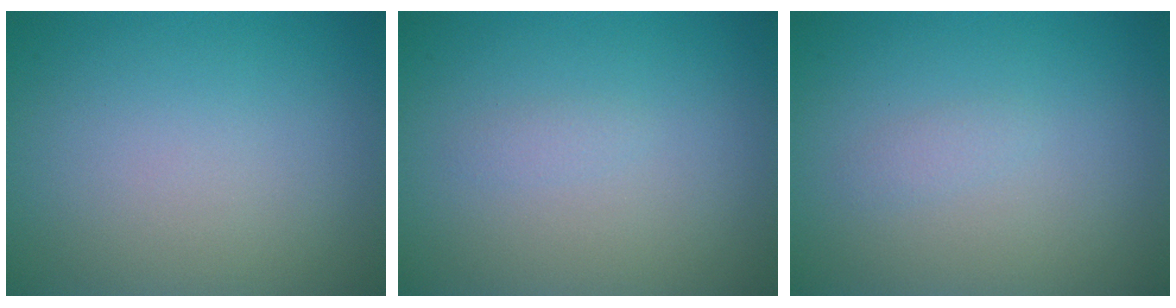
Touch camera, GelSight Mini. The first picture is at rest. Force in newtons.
{"total": 0.6, "press": 0.6, "slide": 0.1}
{"total": 0.7, "press": 0.7, "slide": 0.1}